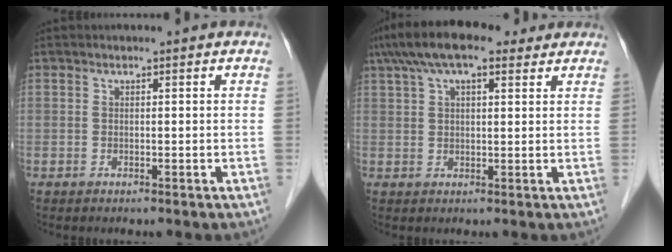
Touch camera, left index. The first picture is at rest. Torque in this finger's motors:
{"motor_torque": [1.05, -1.06, 0.47, 0.17]}